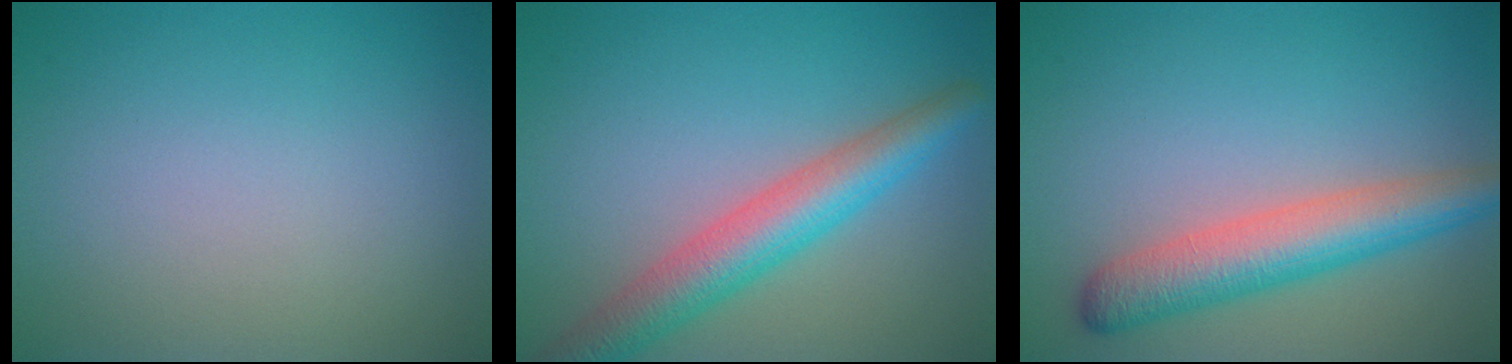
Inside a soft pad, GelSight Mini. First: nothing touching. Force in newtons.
{"total": 5.6, "press": 5.6, "slide": 0.1}
{"total": 5.6, "press": 5.6, "slide": 0.2}